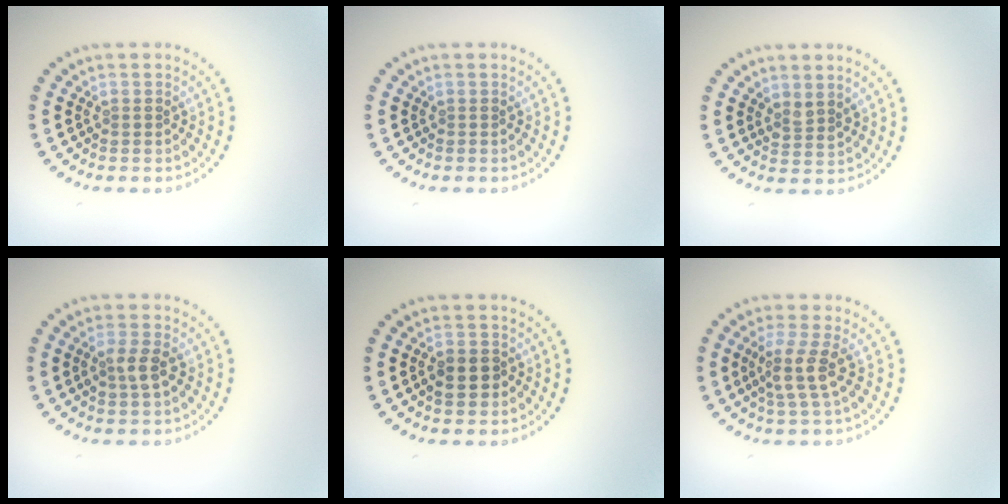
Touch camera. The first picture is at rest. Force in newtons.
{"total": 0.0}
{"total": 1.4, "press": 1.1, "slide": 0.8}
{"total": 2.1, "press": 2.1, "slide": 0.3}
{"total": 2.5, "press": 2.5, "slide": 0.6}
{"total": 3.0, "press": 2.4, "slide": 1.9}